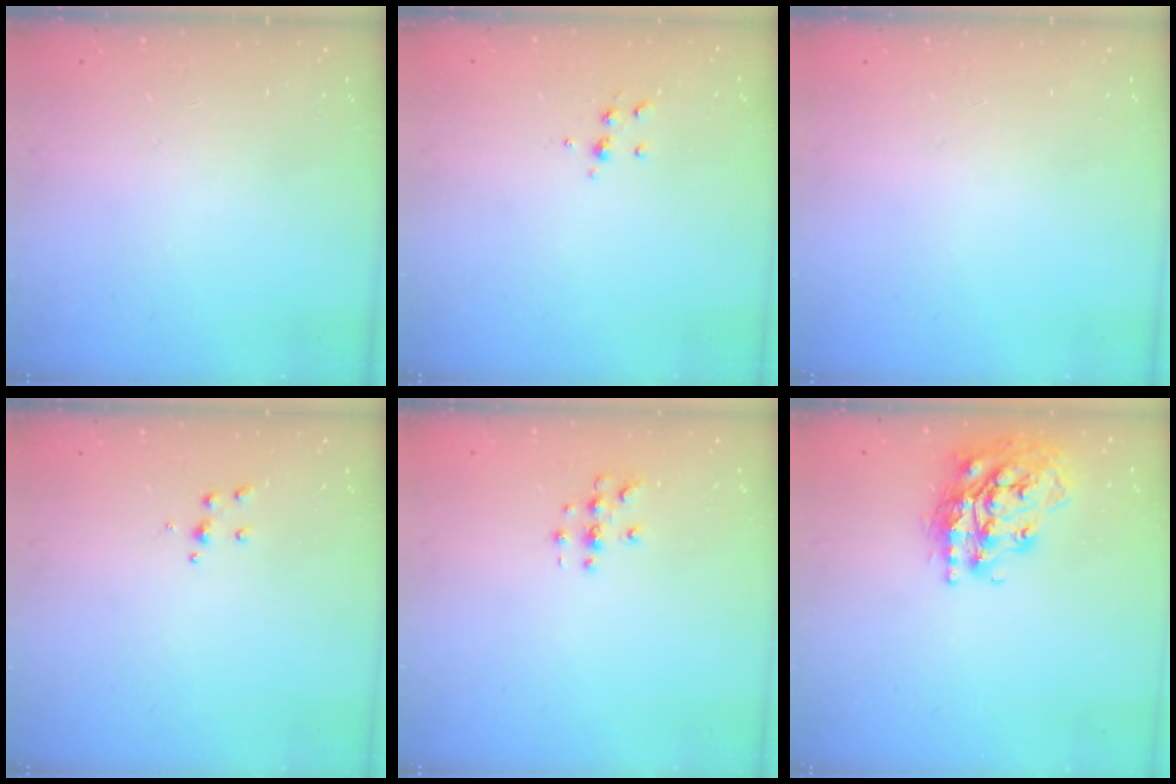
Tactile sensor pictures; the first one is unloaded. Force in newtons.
{"total": 5.4, "press": 5.4, "slide": 0.5}
{"total": 0.0}
{"total": 3.6, "press": 3.6, "slide": 0.3}
{"total": 2.8, "press": 2.8, "slide": 0.2}
{"total": 19.3, "press": 19.3, "slide": 1.4}